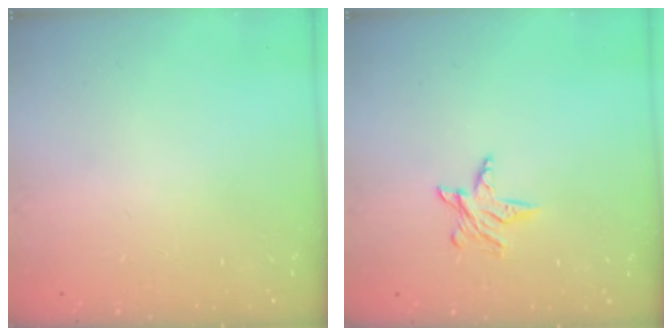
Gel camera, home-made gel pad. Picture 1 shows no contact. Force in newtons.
{"total": 4.3, "press": 4.3, "slide": 0.4}